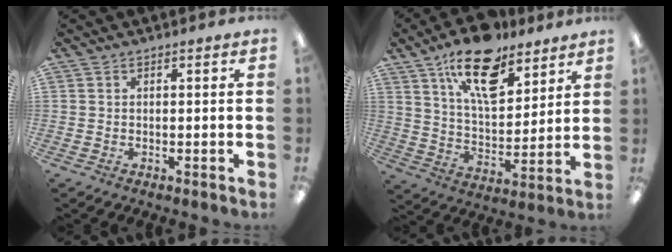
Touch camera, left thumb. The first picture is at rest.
{"total": 17.7, "force": [11.6, 8.2, 10.6], "torque": [-0.168, -0.053, 0.199]}